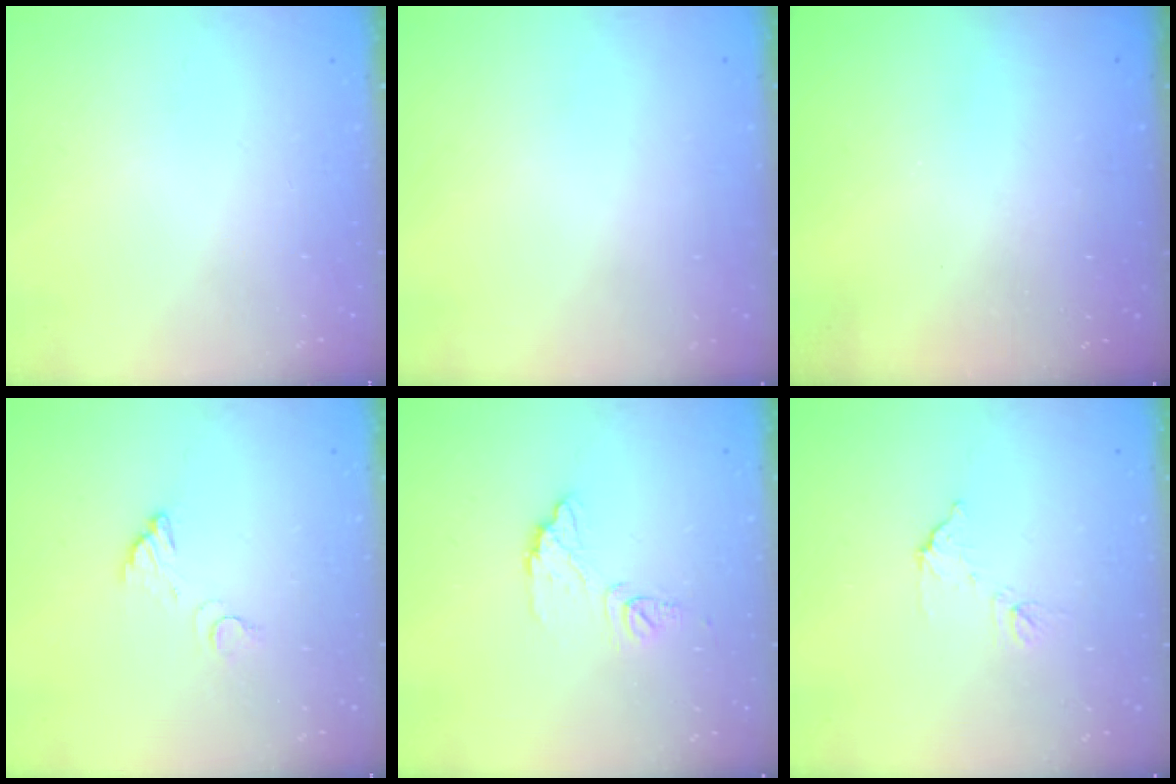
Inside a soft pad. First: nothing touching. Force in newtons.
{"total": 3.0, "press": 3.0, "slide": 0.1}
{"total": 2.9, "press": 2.9, "slide": 0.3}
{"total": 3.7, "press": 3.7, "slide": 0.2}
{"total": 8.9, "press": 8.9, "slide": 0.6}
{"total": 7.0, "press": 7.0, "slide": 0.3}